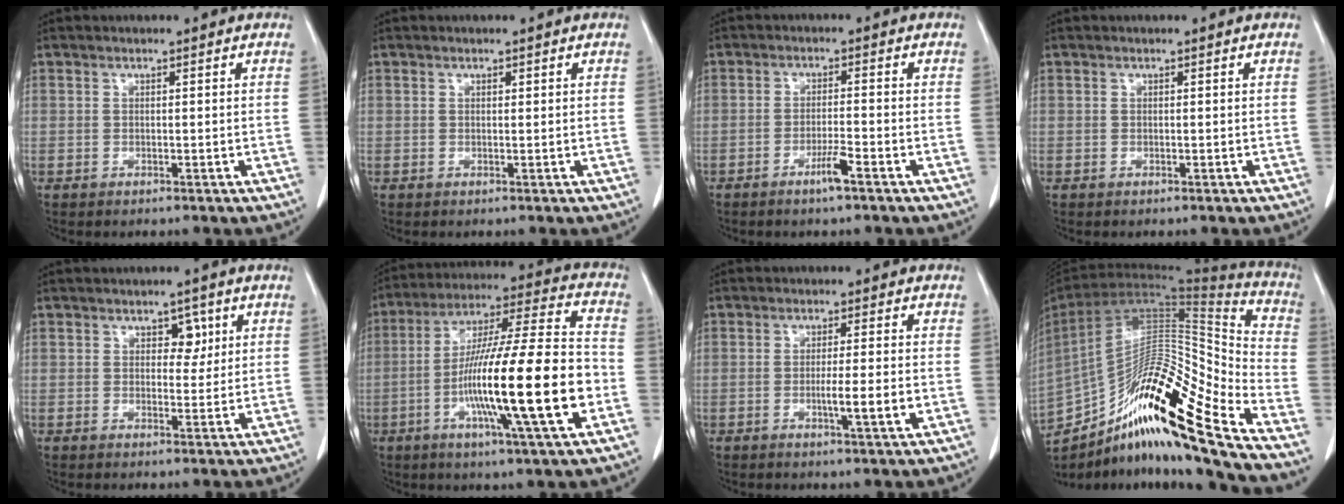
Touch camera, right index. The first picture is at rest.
{"total": 0.0}
{"total": 3.3, "force": [-2.1, -0.2, 2.5], "torque": [-0.048, -0.004, -0.038]}
{"total": 0.0}
{"total": 2.9, "force": [1.2, 1.8, 1.9], "torque": [-0.016, 0.003, 0.016]}
{"total": 22.0, "force": [-5.7, 0.8, 21.3], "torque": [-0.362, -0.012, -0.101]}
{"total": 4.7, "force": [-1.2, -0.2, 4.6], "torque": [-0.074, -0.007, -0.018]}
{"total": 26.2, "force": [-17.5, 2.0, 19.5], "torque": [-0.317, 0.000, -0.307]}